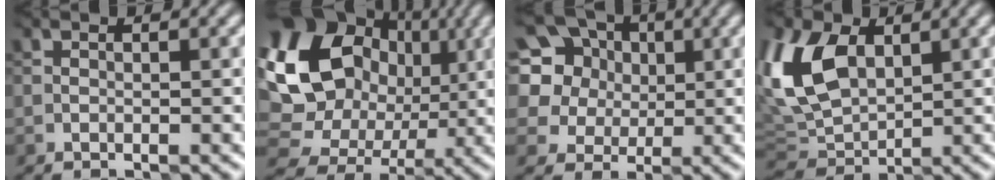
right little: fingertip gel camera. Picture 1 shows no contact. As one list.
[{"total": 16.4, "force": [3.6, 13.9, 7.9], "torque": [-0.180, 0.011, 0.063]}, {"total": 14.5, "force": [5.4, 12.6, 4.7], "torque": [-0.153, 0.038, 0.082]}, {"total": 9.4, "force": [2.2, 6.3, 6.5], "torque": [-0.171, 0.009, 0.038]}]